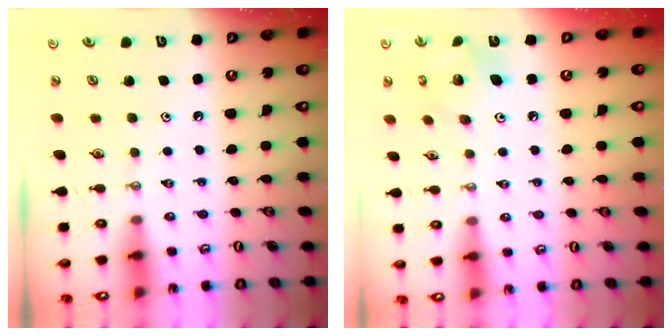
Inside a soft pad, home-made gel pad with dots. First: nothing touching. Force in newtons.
{"total": 7.2, "press": 7.2, "slide": 0.3}